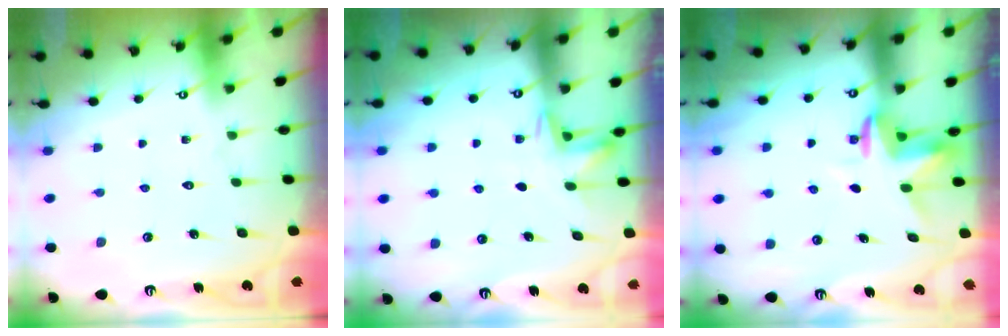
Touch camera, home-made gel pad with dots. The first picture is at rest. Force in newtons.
{"total": 4.2, "press": 4.0, "slide": 1.0}
{"total": 3.6, "press": 3.6, "slide": 0.2}